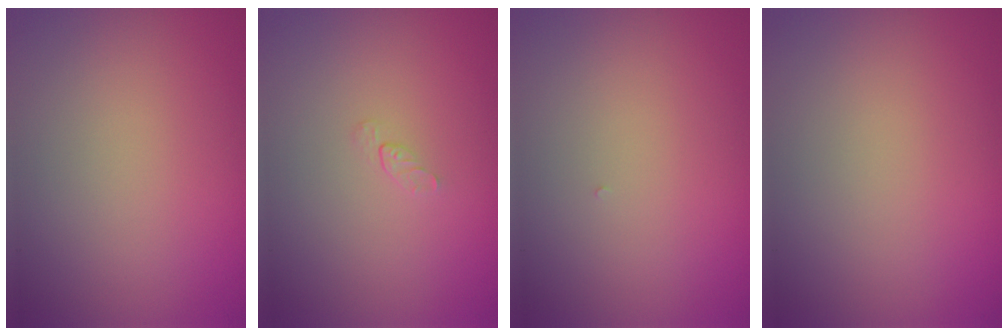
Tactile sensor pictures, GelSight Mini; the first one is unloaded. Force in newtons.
{"total": 0.5, "press": 0.3, "slide": 0.4}
{"total": 0.0}
{"total": 0.0}